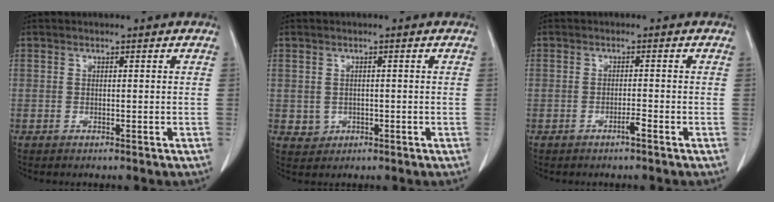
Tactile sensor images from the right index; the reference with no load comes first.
{"total": 2.3, "force": [-0.3, 2.3, 0.3], "torque": [-0.001, 0.005, 0.006]}
{"total": 1.3, "force": [-0.9, -0.1, 0.9], "torque": [-0.015, 0.002, -0.017]}